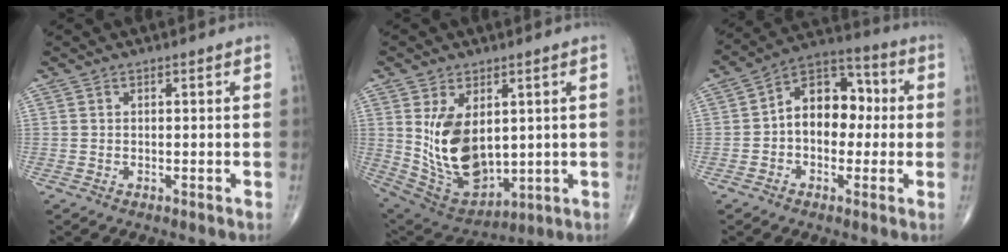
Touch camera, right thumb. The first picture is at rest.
{"total": 15.4, "force": [1.9, 9.3, 12.1], "torque": [-0.193, -0.019, 0.066]}
{"total": 12.3, "force": [0.0, 8.5, 8.9], "torque": [-0.100, 0.043, -0.014]}